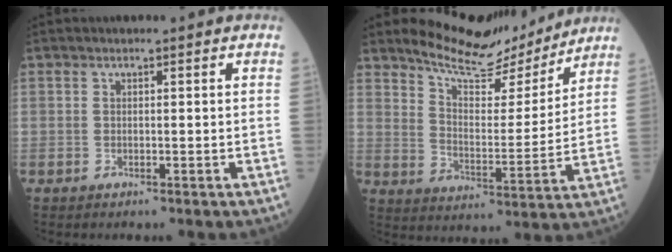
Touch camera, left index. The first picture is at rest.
{"total": 12.1, "force": [11.5, 2.5, 2.9], "torque": [-0.057, -0.006, 0.183]}